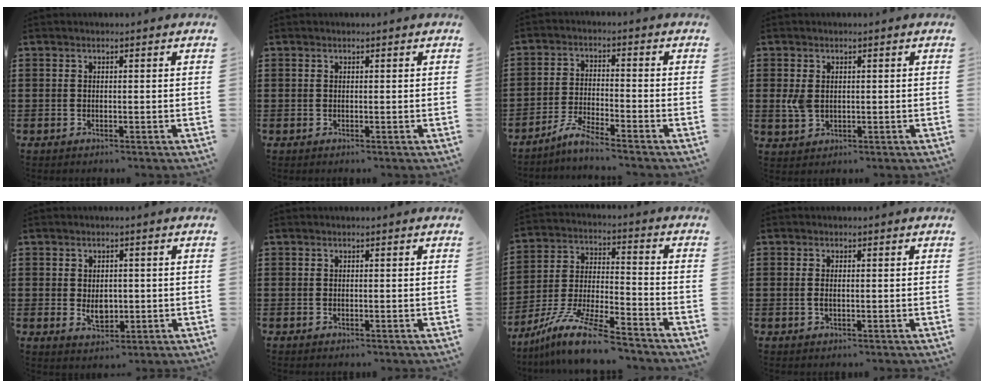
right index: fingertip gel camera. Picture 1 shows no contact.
{"total": 0.0}
{"total": 4.1, "force": [-3.8, -0.1, 1.6], "torque": [-0.042, -0.003, -0.077]}
{"total": 2.8, "force": [0.4, 2.0, 1.9], "torque": [-0.050, 0.005, 0.005]}
{"total": 3.1, "force": [0.0, 2.0, 2.5], "torque": [-0.035, -0.004, -0.001]}
{"total": 0.0}
{"total": 11.2, "force": [-9.6, 1.1, 5.8], "torque": [-0.117, 0.016, -0.189]}
{"total": 1.2, "force": [-0.1, 0.5, 1.1], "torque": [-0.029, -0.001, -0.006]}